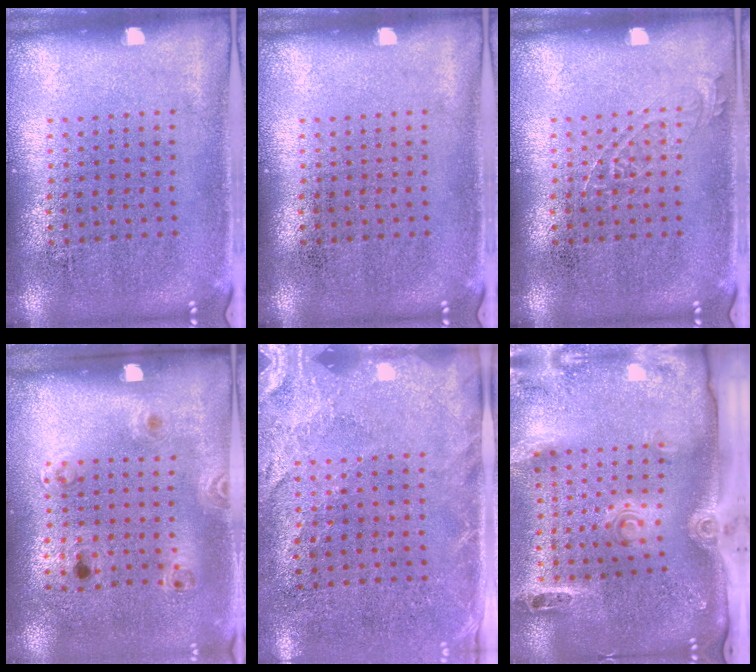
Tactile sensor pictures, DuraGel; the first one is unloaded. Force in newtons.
{"total": 0.0}
{"total": 1.0, "press": 1.0, "slide": 0.1}
{"total": 1.3, "press": 0.7, "slide": 1.1}
{"total": 2.6, "press": 2.1, "slide": 1.6}
{"total": 3.1, "press": 2.1, "slide": 2.3}